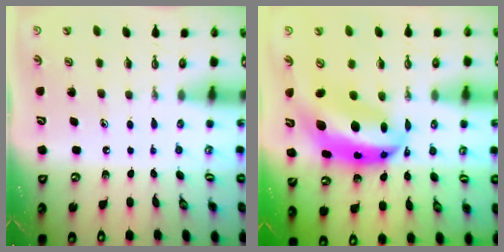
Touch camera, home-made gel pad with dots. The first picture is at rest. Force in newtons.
{"total": 12.1, "press": 12.0, "slide": 1.4}